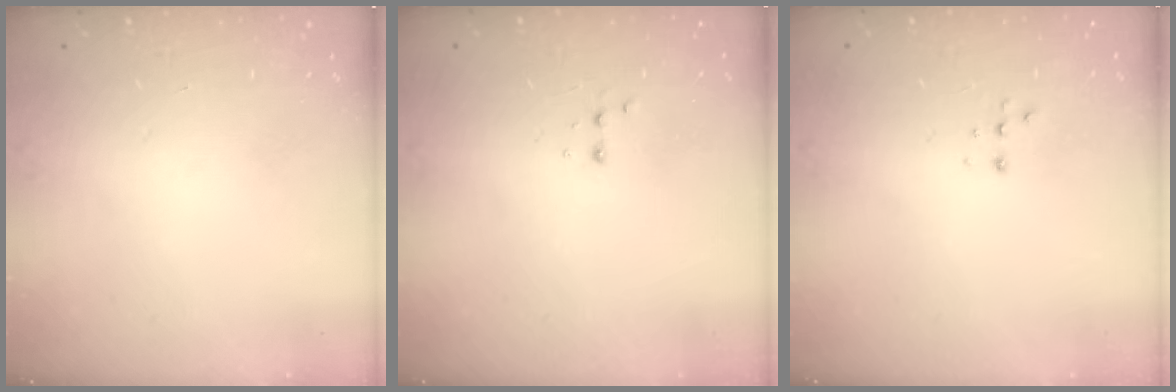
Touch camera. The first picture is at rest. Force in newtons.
{"total": 2.5, "press": 2.4, "slide": 0.8}
{"total": 2.2, "press": 2.2, "slide": 0.5}